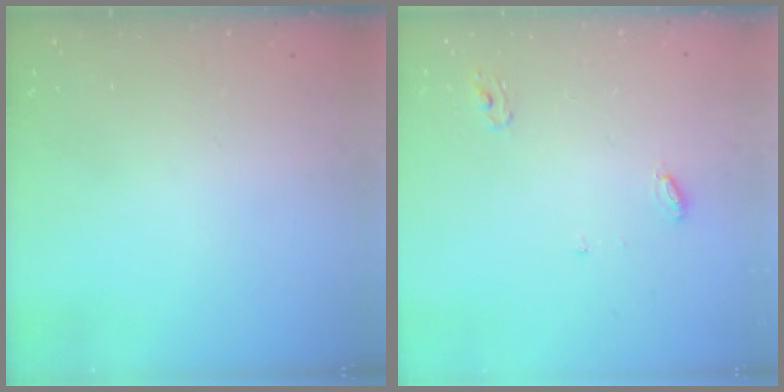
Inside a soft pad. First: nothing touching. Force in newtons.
{"total": 4.9, "press": 4.9, "slide": 0.3}